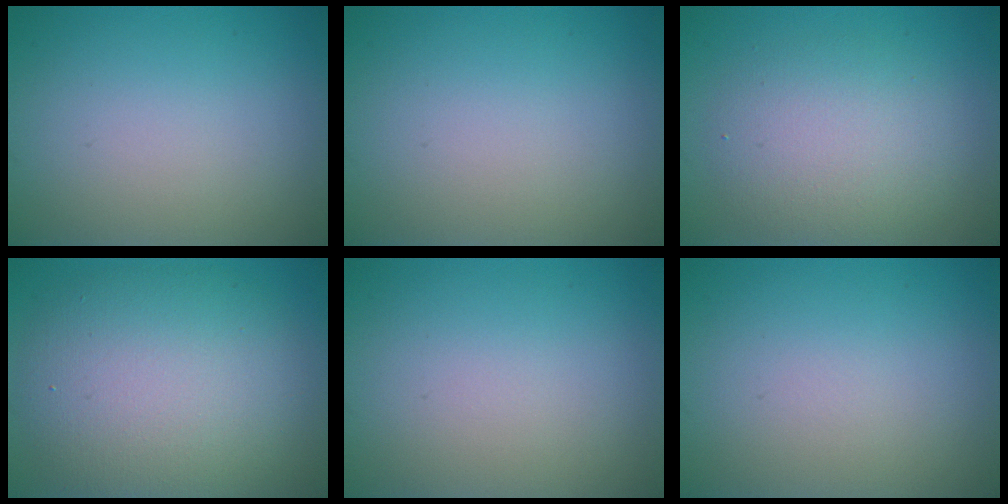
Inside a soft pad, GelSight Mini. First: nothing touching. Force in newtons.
{"total": 0.0}
{"total": 4.7, "press": 4.7, "slide": 0.2}
{"total": 9.7, "press": 9.7, "slide": 0.7}
{"total": 0.0}
{"total": 0.0}